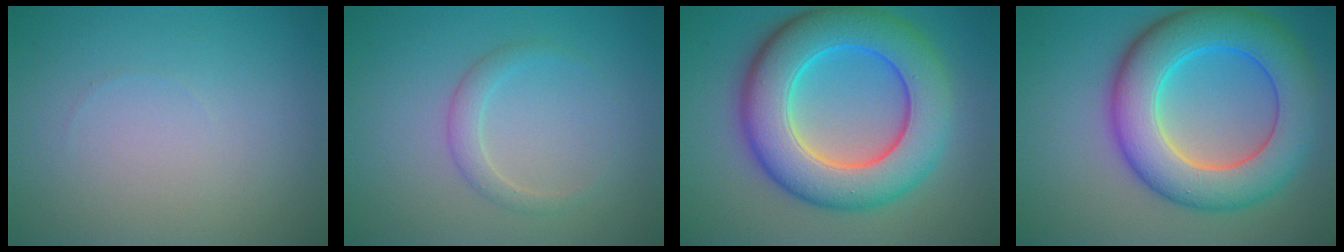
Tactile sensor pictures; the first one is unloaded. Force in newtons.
{"total": 1.6, "press": 1.6, "slide": 0.1}
{"total": 11.1, "press": 11.1, "slide": 0.3}
{"total": 10.2, "press": 10.2, "slide": 0.2}